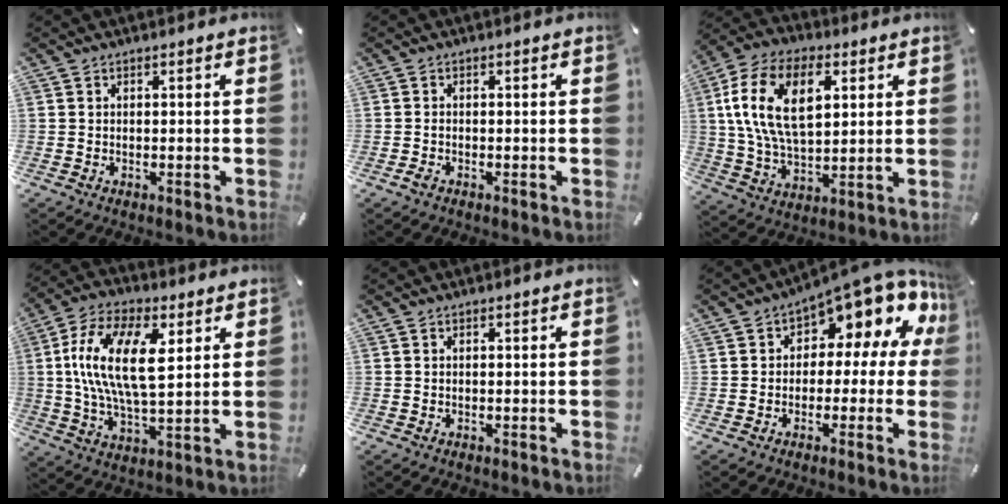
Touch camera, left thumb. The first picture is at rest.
{"total": 0.9, "force": [-0.6, 0.4, 0.5], "torque": [-0.010, -0.001, -0.010]}
{"total": 17.1, "force": [5.1, 9.9, 12.9], "torque": [-0.288, 0.004, 0.086]}
{"total": 16.1, "force": [4.3, 7.2, 13.7], "torque": [-0.284, 0.001, 0.074]}
{"total": 0.0}
{"total": 11.1, "force": [7.0, 5.0, 7.0], "torque": [-0.099, -0.067, 0.118]}